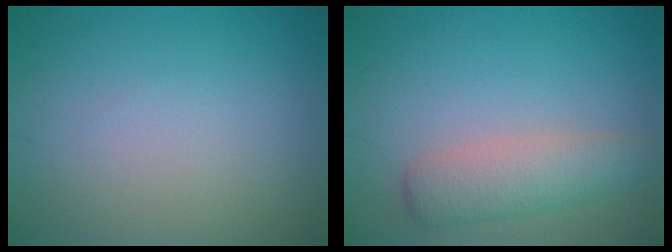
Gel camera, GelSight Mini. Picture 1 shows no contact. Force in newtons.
{"total": 3.7, "press": 3.7, "slide": 0.1}